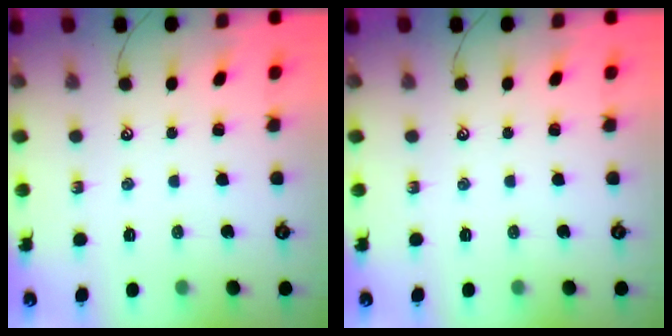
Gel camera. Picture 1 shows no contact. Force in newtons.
{"total": 0.0}